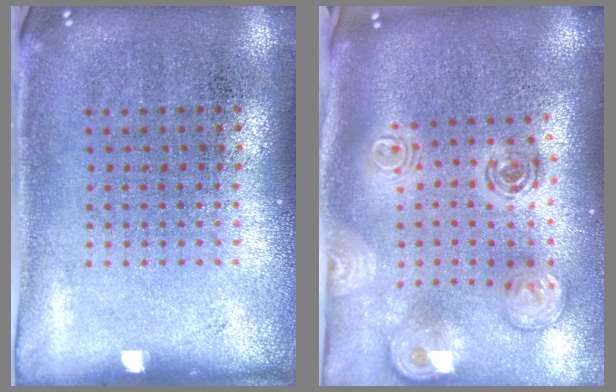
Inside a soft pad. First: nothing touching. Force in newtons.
{"total": 2.3, "press": 1.8, "slide": 1.5}